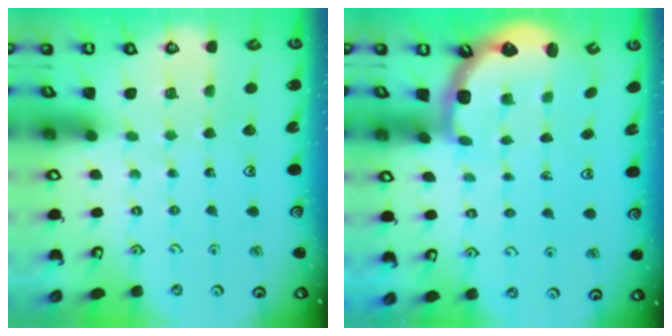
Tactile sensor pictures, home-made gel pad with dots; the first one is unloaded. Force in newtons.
{"total": 2.8, "press": 2.0, "slide": 2.0}